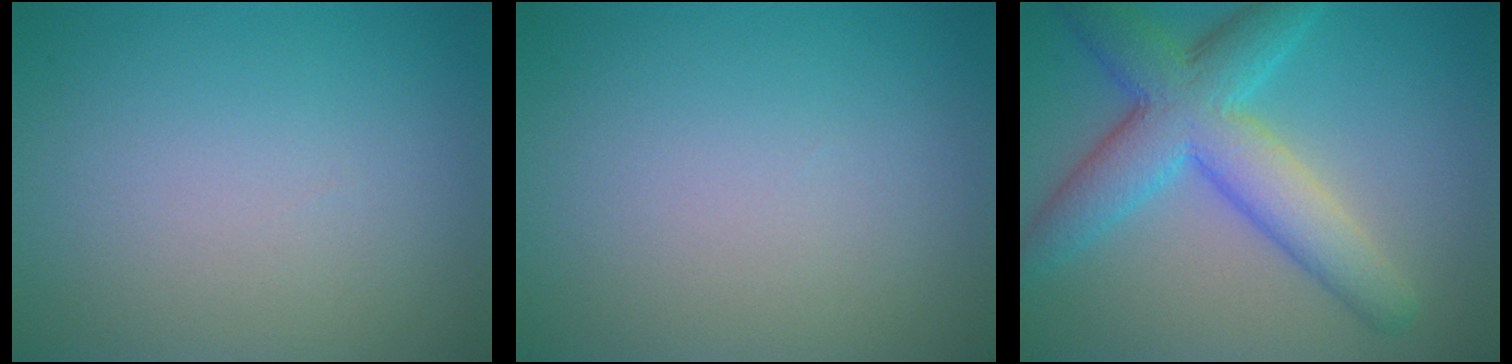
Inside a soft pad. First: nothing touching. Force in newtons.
{"total": 0.0}
{"total": 7.4, "press": 7.4, "slide": 0.4}